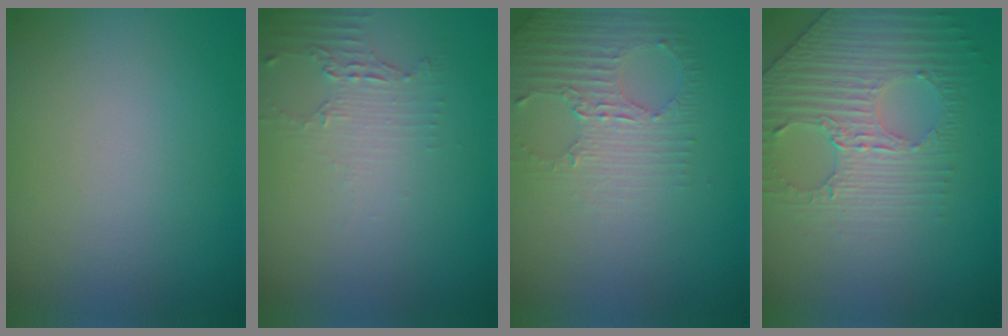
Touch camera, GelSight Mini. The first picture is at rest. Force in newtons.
{"total": 2.0, "press": 1.4, "slide": 1.4}
{"total": 2.8, "press": 2.4, "slide": 1.4}
{"total": 3.8, "press": 3.6, "slide": 1.3}